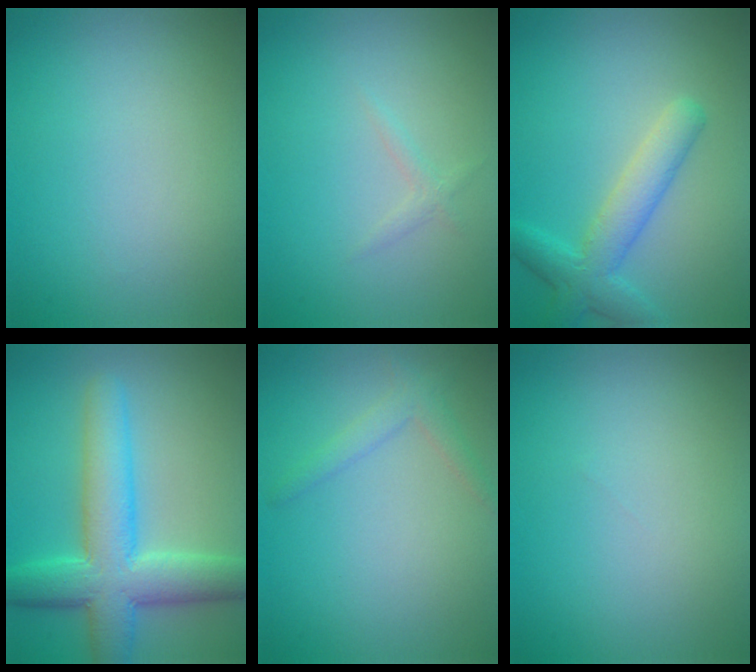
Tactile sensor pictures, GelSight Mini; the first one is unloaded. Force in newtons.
{"total": 0.8, "press": 0.8, "slide": 0.0}
{"total": 4.2, "press": 4.2, "slide": 0.1}
{"total": 8.0, "press": 8.0, "slide": 0.4}
{"total": 1.8, "press": 1.8, "slide": 0.1}
{"total": 0.0}